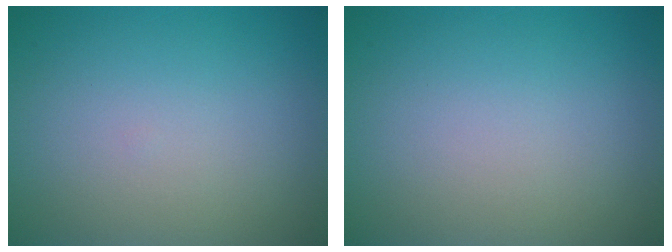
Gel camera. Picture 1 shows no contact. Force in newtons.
{"total": 0.0}